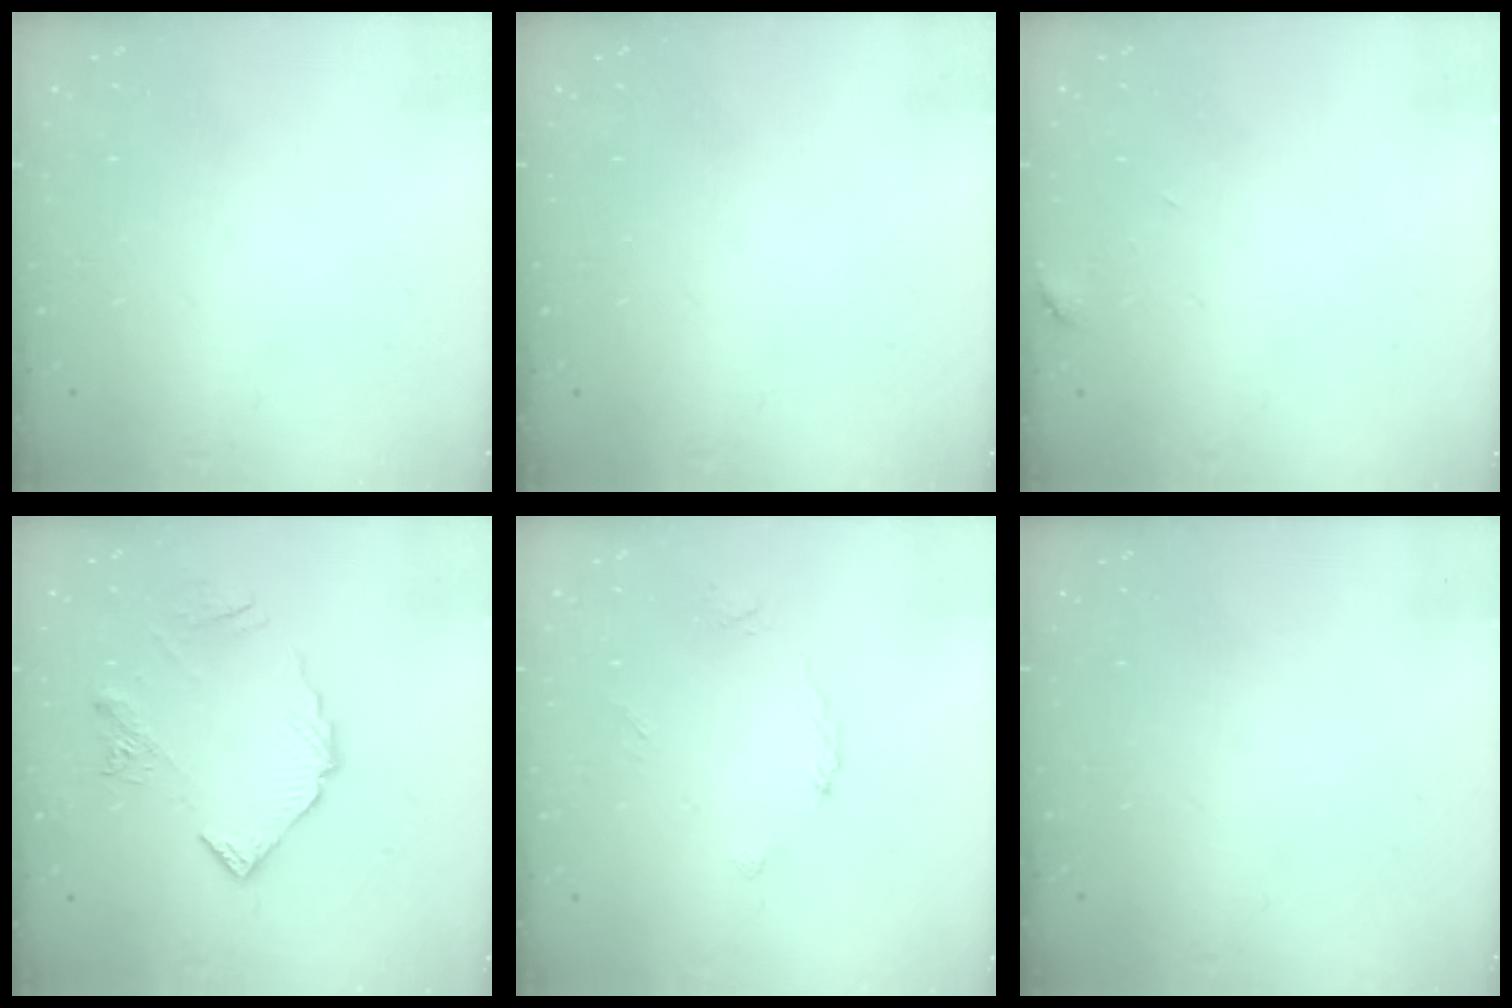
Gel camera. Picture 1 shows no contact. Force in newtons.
{"total": 0.0}
{"total": 4.3, "press": 4.3, "slide": 0.5}
{"total": 11.0, "press": 10.9, "slide": 1.3}
{"total": 2.7, "press": 2.7, "slide": 0.2}
{"total": 0.0}